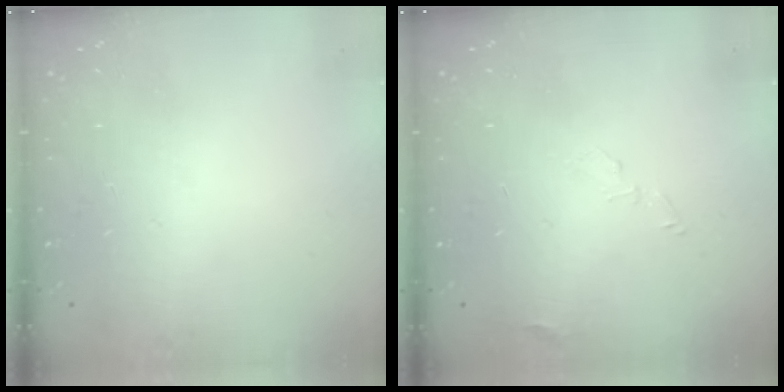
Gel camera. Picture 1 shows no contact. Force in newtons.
{"total": 4.5, "press": 4.5, "slide": 0.4}